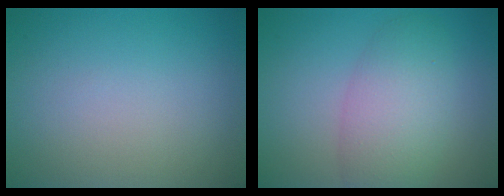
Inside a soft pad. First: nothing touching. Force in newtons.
{"total": 5.1, "press": 5.1, "slide": 0.3}